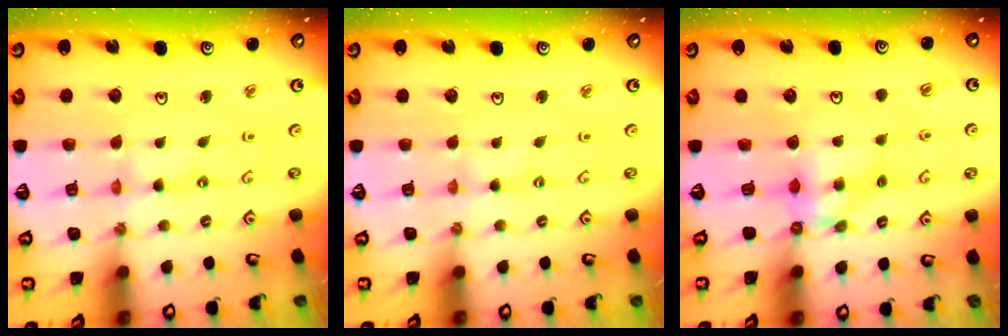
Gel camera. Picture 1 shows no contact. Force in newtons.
{"total": 0.7, "press": 0.7, "slide": 0.1}
{"total": 6.7, "press": 6.7, "slide": 0.2}